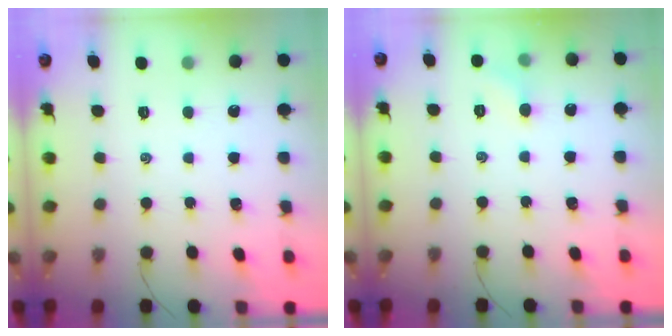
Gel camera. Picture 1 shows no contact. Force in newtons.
{"total": 4.3, "press": 4.1, "slide": 1.3}